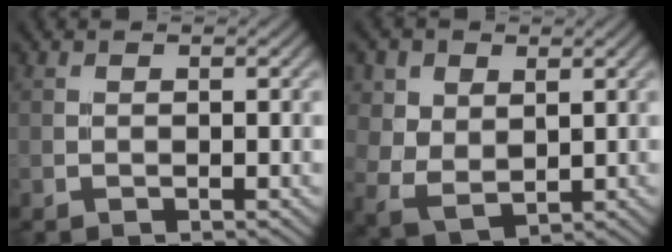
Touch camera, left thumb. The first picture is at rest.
{"total": 6.5, "force": [3.4, 4.6, 3.1], "torque": [-0.105, -0.008, 0.084]}